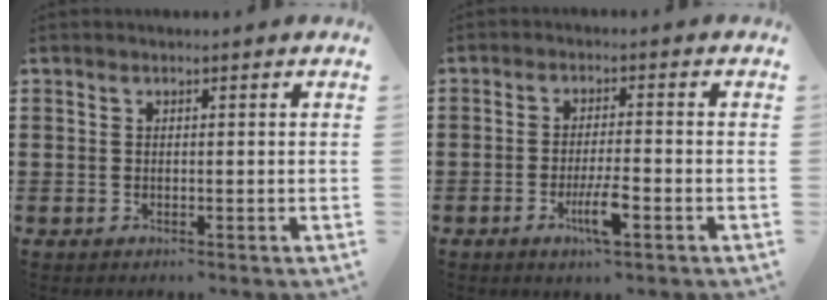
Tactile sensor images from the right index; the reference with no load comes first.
{"total": 5.4, "force": [-2.4, 1.0, 4.7], "torque": [-0.096, -0.010, -0.045]}